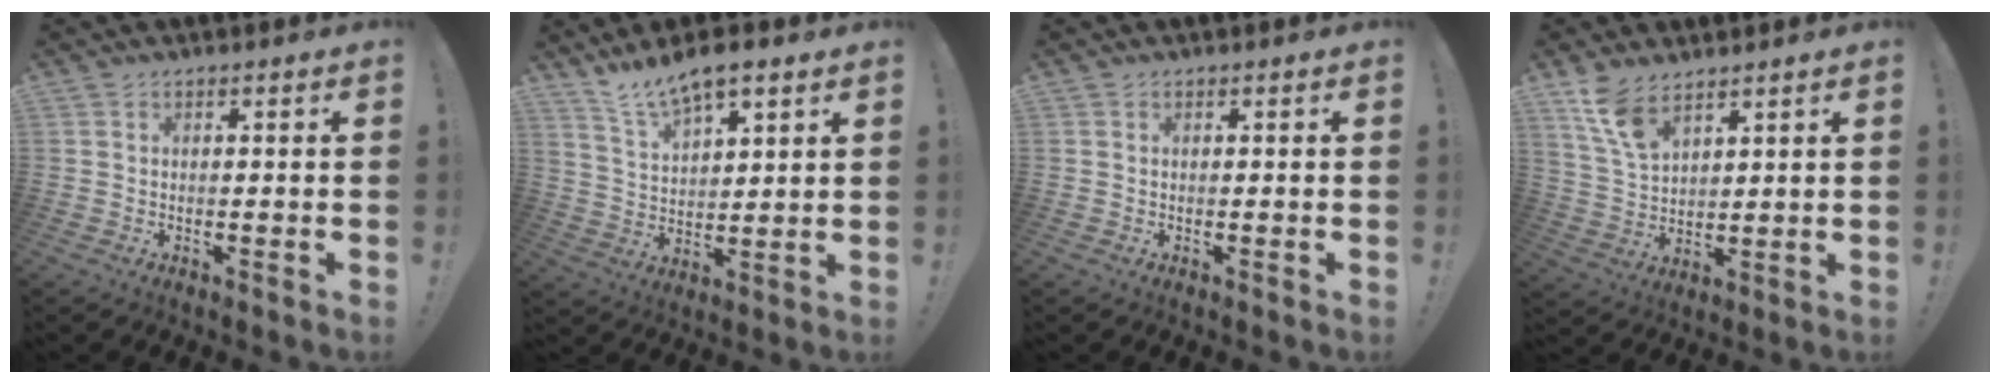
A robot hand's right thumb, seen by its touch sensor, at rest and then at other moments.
{"total": 10.2, "force": [8.1, 3.5, 5.2], "torque": [-0.089, -0.050, 0.147]}
{"total": 0.0}
{"total": 9.2, "force": [6.7, 4.0, 4.8], "torque": [-0.087, -0.036, 0.130]}